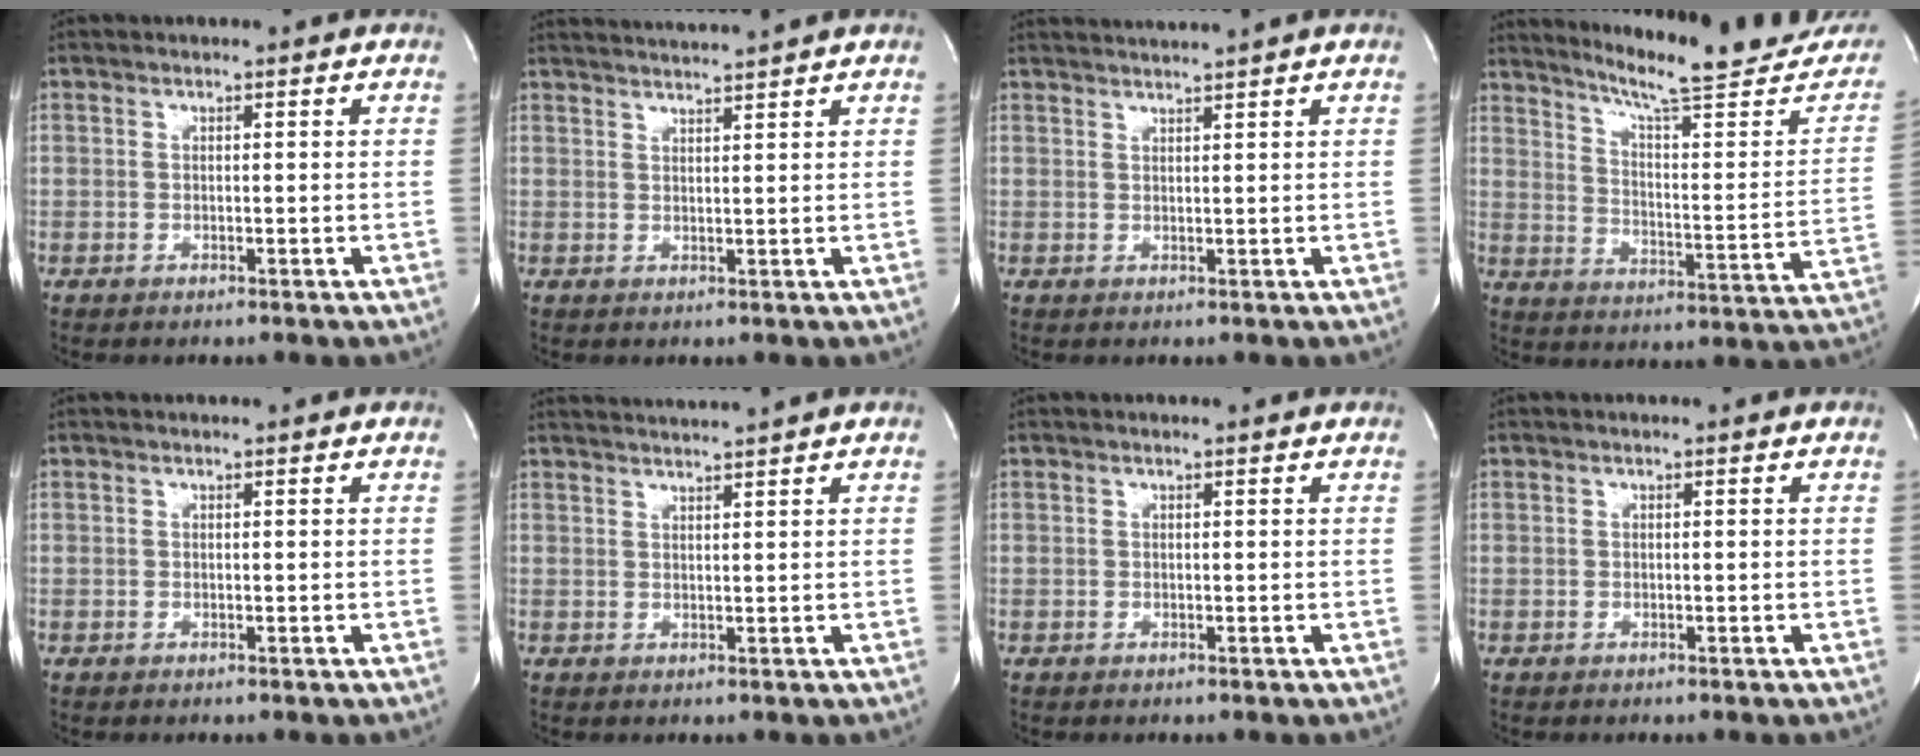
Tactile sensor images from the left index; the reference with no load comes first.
{"total": 5.1, "force": [4.7, -1.6, 1.3], "torque": [-0.021, 0.003, 0.071]}
{"total": 3.4, "force": [2.9, -1.5, 0.7], "torque": [-0.007, 0.001, 0.049]}
{"total": 21.0, "force": [18.8, 1.2, 9.3], "torque": [-0.134, -0.072, 0.245]}
{"total": 0.0}
{"total": 3.9, "force": [3.4, -1.6, 0.9], "torque": [-0.011, 0.002, 0.054]}
{"total": 0.0}
{"total": 0.0}